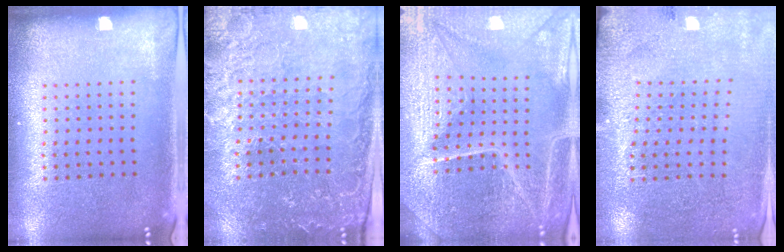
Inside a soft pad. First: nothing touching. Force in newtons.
{"total": 1.7, "press": 1.7, "slide": 0.3}
{"total": 5.3, "press": 4.9, "slide": 1.9}
{"total": 2.8, "press": 2.8, "slide": 0.2}